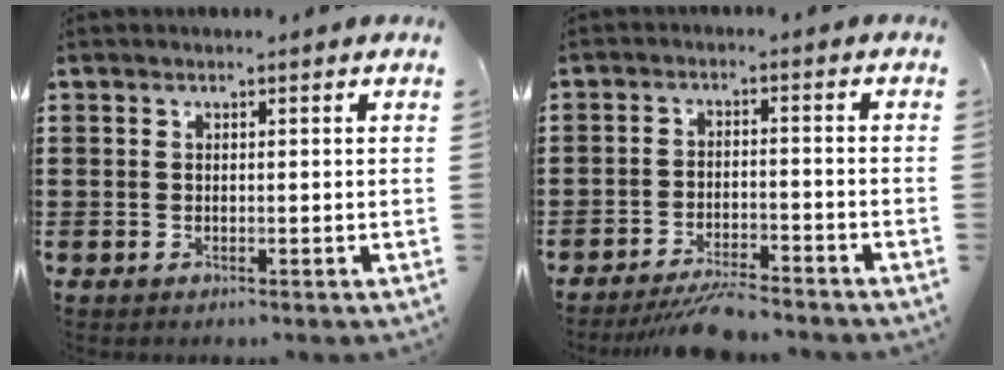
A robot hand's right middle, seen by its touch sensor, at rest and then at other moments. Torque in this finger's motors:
{"motor_torque": [0.57, 0.02, 0.19, 0.12]}